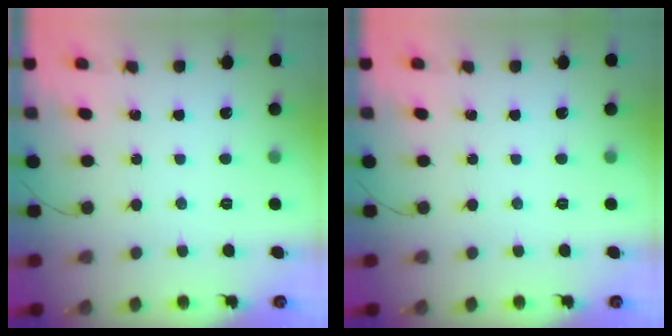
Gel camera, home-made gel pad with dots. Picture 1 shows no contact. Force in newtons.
{"total": 0.0}